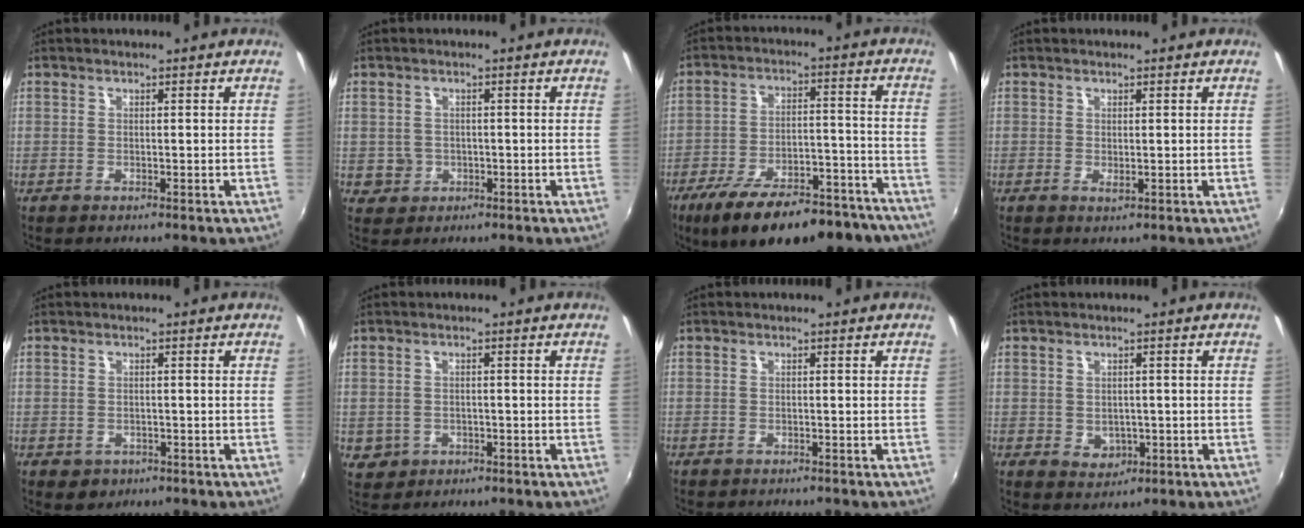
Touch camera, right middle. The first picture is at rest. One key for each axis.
{"total": 3.1, "fx": -0.5, "fy": 3.0, "fz": 0.6, "tx": -0.013, "ty": 0.000, "tz": -0.004}
{"total": 24.3, "fx": -19.1, "fy": 8.2, "fz": 12.6, "tx": -0.212, "ty": -0.013, "tz": -0.256}
{"total": 0.8, "fx": 0.0, "fy": 0.4, "fz": 0.7, "tx": -0.011, "ty": -0.003, "tz": 0.000}
{"total": 2.7, "fx": -1.1, "fy": 2.3, "fz": 1.0, "tx": -0.023, "ty": -0.005, "tz": -0.011}
{"total": 4.6, "fx": -1.0, "fy": 4.2, "fz": 1.7, "tx": -0.051, "ty": 0.001, "tz": -0.003}
{"total": 1.6, "fx": -1.5, "fy": 0.5, "fz": 0.3, "tx": -0.011, "ty": -0.009, "tz": -0.021}
{"total": 3.4, "fx": -0.4, "fy": 3.0, "fz": 1.6, "tx": -0.030, "ty": -0.001, "tz": 0.002}